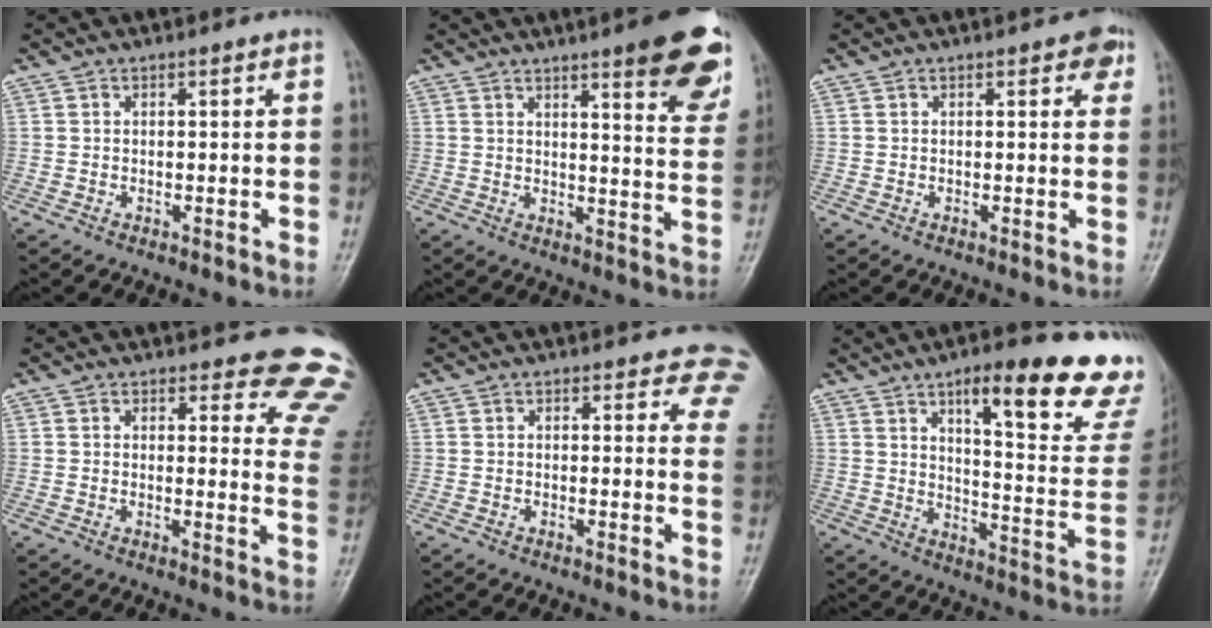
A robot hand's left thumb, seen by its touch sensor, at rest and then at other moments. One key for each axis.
{"total": 14.3, "fx": 8.5, "fy": 2.9, "fz": 11.0, "tx": -0.107, "ty": -0.045, "tz": 0.104}
{"total": 3.1, "fx": 1.5, "fy": 1.4, "fz": 2.3, "tx": -0.012, "ty": -0.001, "tz": 0.011}
{"total": 12.9, "fx": 12.1, "fy": 3.6, "fz": 2.8, "tx": 0.026, "ty": -0.112, "tz": 0.095}
{"total": 10.2, "fx": 9.0, "fy": 4.0, "fz": 2.5, "tx": 0.030, "ty": -0.054, "tz": 0.063}
{"total": 23.7, "fx": 15.1, "fy": 6.0, "fz": 17.3, "tx": -0.188, "ty": -0.075, "tz": 0.203}